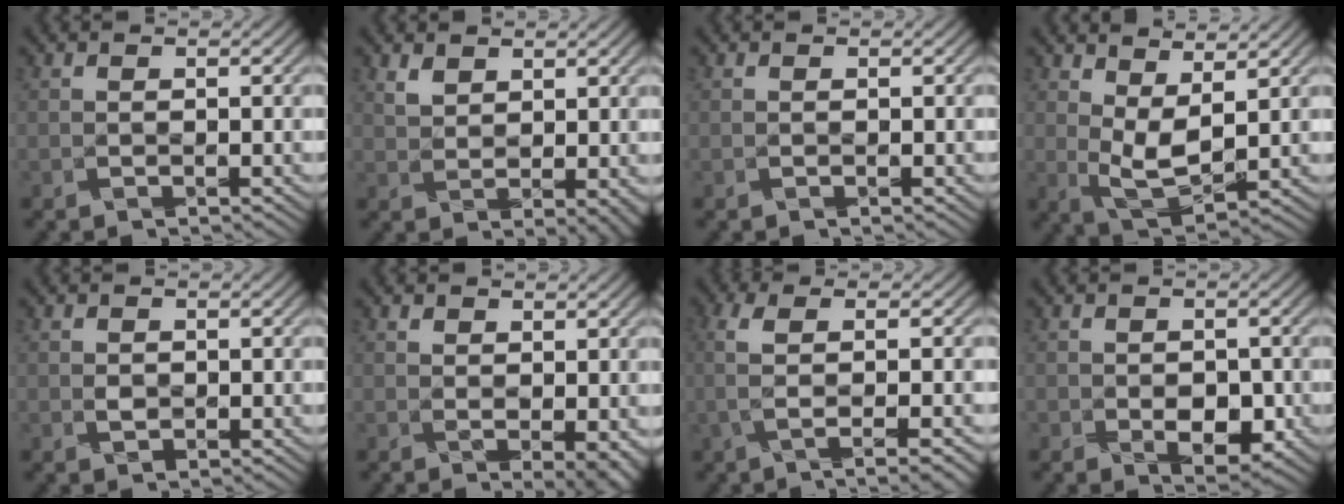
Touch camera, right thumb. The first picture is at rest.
{"total": 3.3, "force": [1.8, 1.7, 2.1], "torque": [-0.050, -0.001, 0.036]}
{"total": 0.0}
{"total": 5.7, "force": [2.3, 2.4, 4.6], "torque": [-0.101, -0.004, 0.046]}
{"total": 0.9, "force": [-0.1, 0.7, 0.6], "torque": [-0.018, 0.001, -0.002]}
{"total": 3.7, "force": [0.9, 2.3, 2.8], "torque": [-0.045, -0.003, 0.016]}
{"total": 5.8, "force": [-0.7, 0.7, 5.7], "torque": [-0.103, 0.008, -0.012]}
{"total": 4.3, "force": [-1.1, 3.0, 2.9], "torque": [-0.043, -0.012, -0.018]}